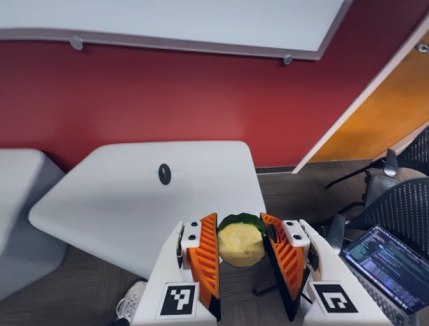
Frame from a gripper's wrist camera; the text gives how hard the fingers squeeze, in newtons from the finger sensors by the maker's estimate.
{"total": 11.7, "left": 12.4, "right": 11.1}